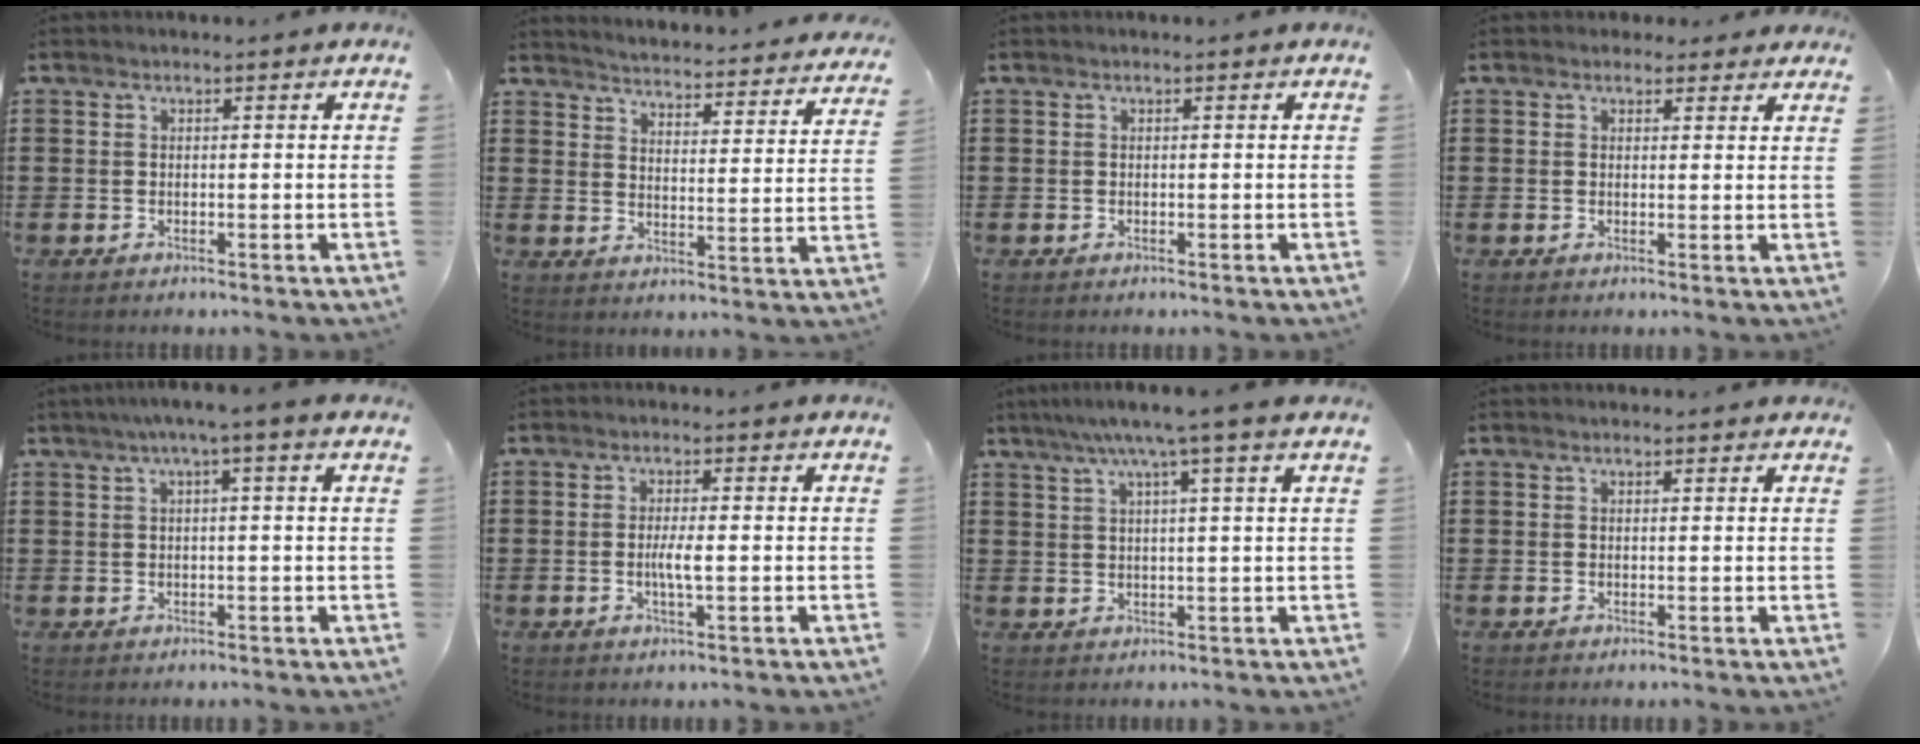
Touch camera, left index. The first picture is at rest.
{"total": 3.2, "force": [3.1, -0.7, 0.2], "torque": [-0.026, -0.039, 0.045]}
{"total": 0.0}
{"total": 2.2, "force": [1.8, 1.2, 0.3], "torque": [-0.004, 0.002, 0.032]}
{"total": 2.3, "force": [0.5, -0.3, 2.2], "torque": [-0.039, -0.003, 0.008]}
{"total": 3.0, "force": [-0.4, 0.4, 3.0], "torque": [-0.061, -0.004, -0.010]}
{"total": 5.2, "force": [3.2, -0.7, 4.0], "torque": [-0.087, -0.002, 0.052]}
{"total": 0.7, "force": [0.6, 0.3, 0.1], "torque": [-0.004, 0.003, 0.011]}